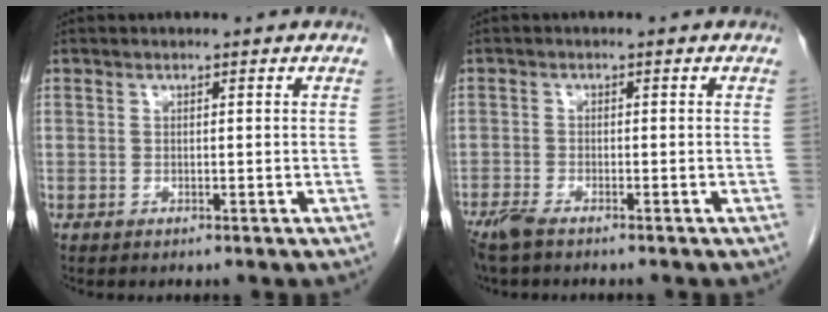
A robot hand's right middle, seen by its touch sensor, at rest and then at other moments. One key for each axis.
{"total": 3.8, "fx": -3.0, "fy": 0.7, "fz": 2.2, "tx": -0.047, "ty": -0.010, "tz": -0.054}